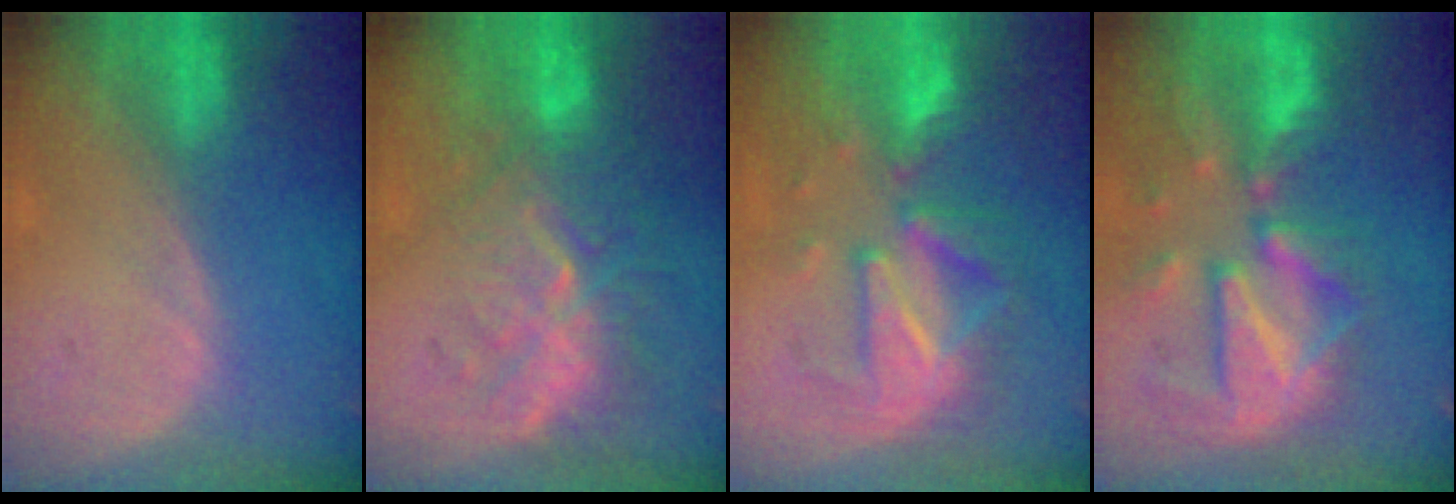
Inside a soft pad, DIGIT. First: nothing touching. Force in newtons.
{"total": 9.4, "press": 9.0, "slide": 2.6}
{"total": 9.4, "press": 9.0, "slide": 2.5}
{"total": 12.1, "press": 10.4, "slide": 6.1}